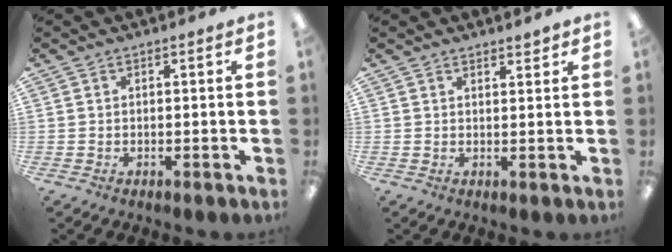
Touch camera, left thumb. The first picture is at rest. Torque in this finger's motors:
{"motor_torque": [-0.01, -0.04, -0.28, 0.33, 0.03]}